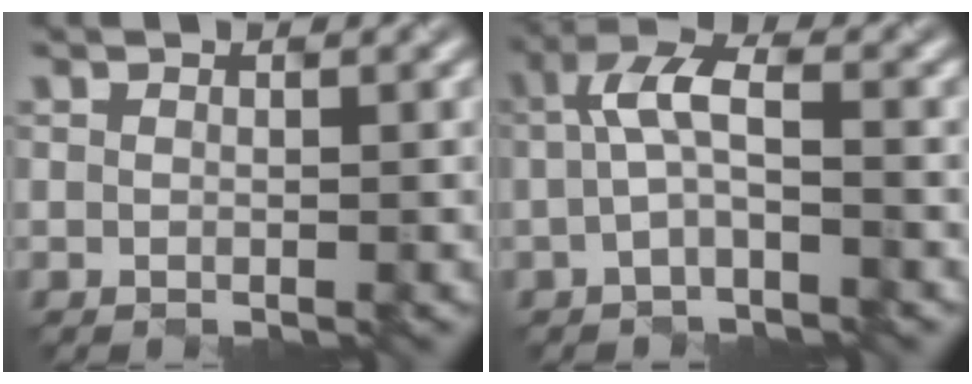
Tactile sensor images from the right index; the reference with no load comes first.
{"total": 3.6, "force": [-0.1, 1.2, 3.4], "torque": [-0.076, 0.012, -0.002]}